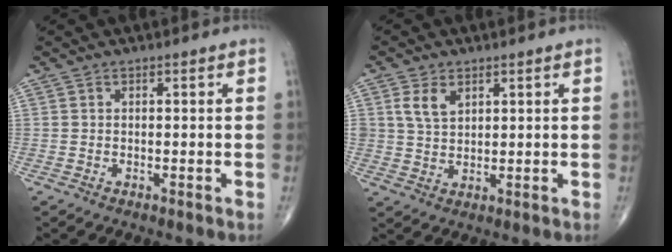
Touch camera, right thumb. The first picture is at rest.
{"total": 4.8, "force": [2.2, 3.1, 2.9], "torque": [-0.045, -0.009, 0.047]}